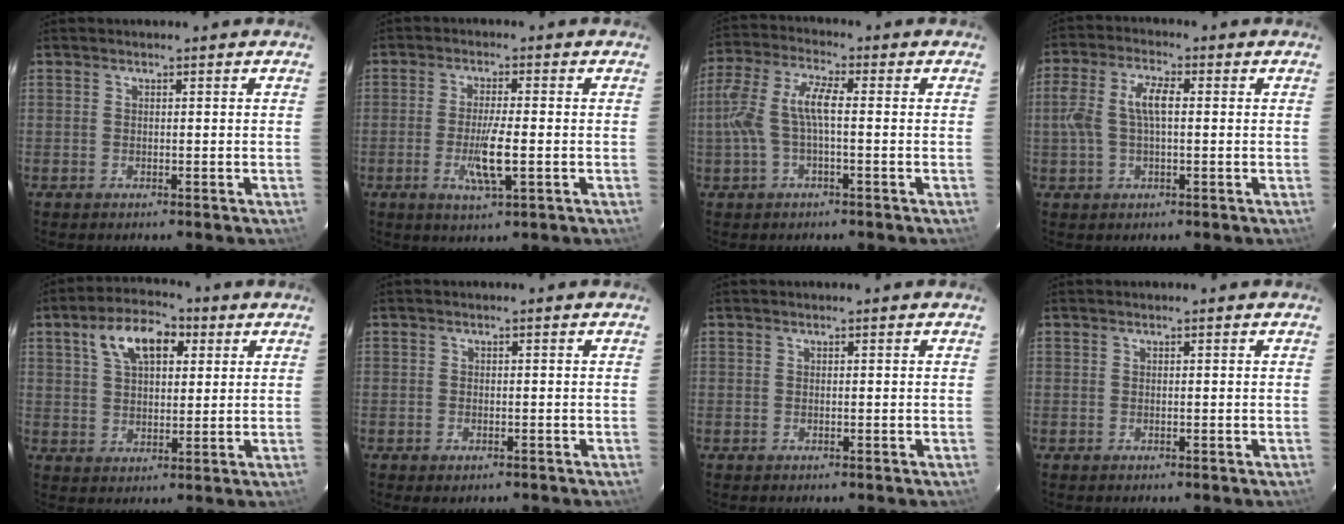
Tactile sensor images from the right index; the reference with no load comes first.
{"total": 6.5, "force": [-1.8, 0.7, 6.2], "torque": [-0.118, -0.011, -0.033]}
{"total": 8.9, "force": [-0.8, 2.7, 8.4], "torque": [-0.185, 0.011, -0.013]}
{"total": 7.6, "force": [0.4, 3.2, 6.9], "torque": [-0.143, 0.014, 0.010]}
{"total": 10.6, "force": [4.4, 5.8, 7.6], "torque": [-0.139, 0.032, 0.075]}
{"total": 1.5, "force": [-0.9, 1.0, 0.7], "torque": [-0.011, -0.002, -0.013]}
{"total": 0.0}
{"total": 0.0}